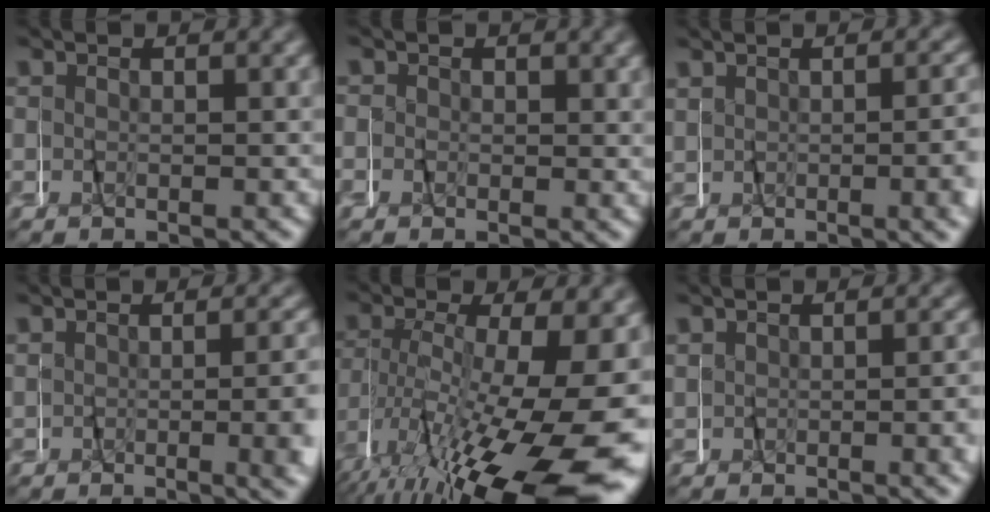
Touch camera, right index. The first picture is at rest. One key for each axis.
{"total": 1.4, "fx": 0.5, "fy": 1.4, "fz": -0.1, "tx": 0.010, "ty": -0.002, "tz": 0.003}
{"total": 1.7, "fx": 0.3, "fy": 0.1, "fz": 1.7, "tx": -0.007, "ty": 0.015, "tz": 0.003}
{"total": 2.9, "fx": 0.1, "fy": 0.2, "fz": 2.9, "tx": -0.017, "ty": 0.013, "tz": 0.001}
{"total": 11.9, "fx": -4.1, "fy": 4.5, "fz": 10.3, "tx": -0.150, "ty": -0.017, "tz": -0.047}
{"total": 1.0, "fx": 0.4, "fy": -0.1, "fz": 0.9, "tx": 0.000, "ty": 0.014, "tz": 0.007}